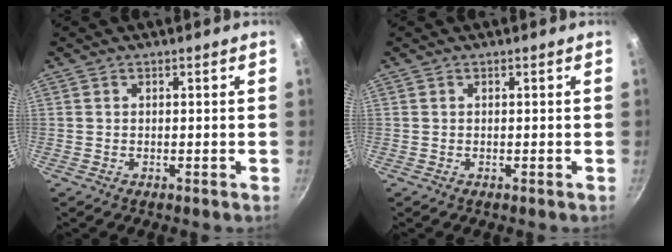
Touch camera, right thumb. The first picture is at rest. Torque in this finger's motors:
{"motor_torque": [-0.09, -0.02, -0.22, -0.23, 0.00]}